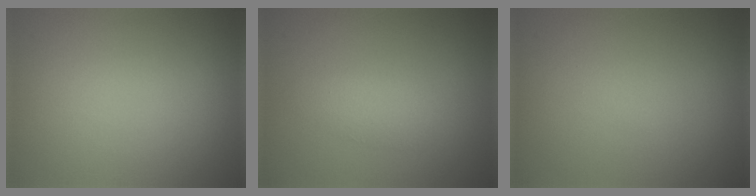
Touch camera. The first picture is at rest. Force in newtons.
{"total": 1.9, "press": 1.9, "slide": 0.0}
{"total": 0.0}